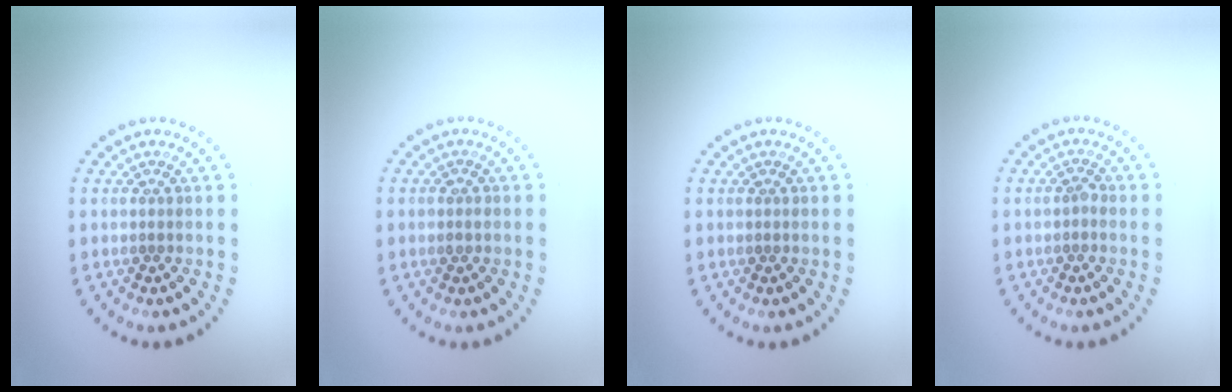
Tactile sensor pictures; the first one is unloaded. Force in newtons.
{"total": 0.8, "press": 0.7, "slide": 0.3}
{"total": 0.0}
{"total": 0.6, "press": 0.5, "slide": 0.3}